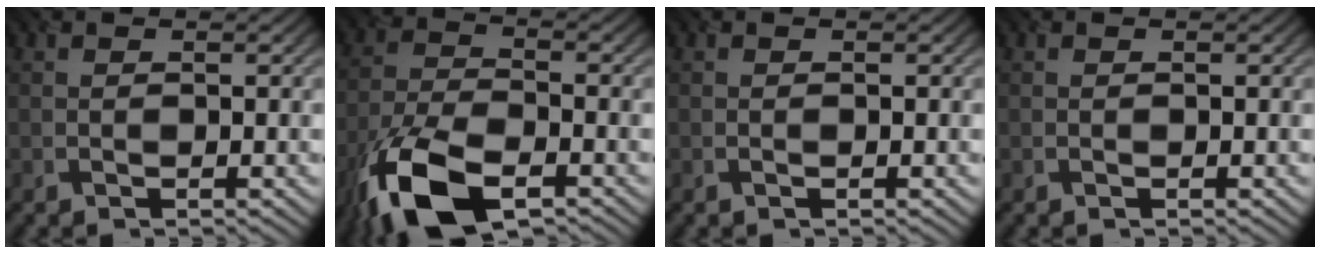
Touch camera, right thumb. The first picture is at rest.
{"total": 13.2, "force": [-7.6, 5.8, 9.1], "torque": [-0.205, -0.027, -0.156]}
{"total": 0.0}
{"total": 0.0}